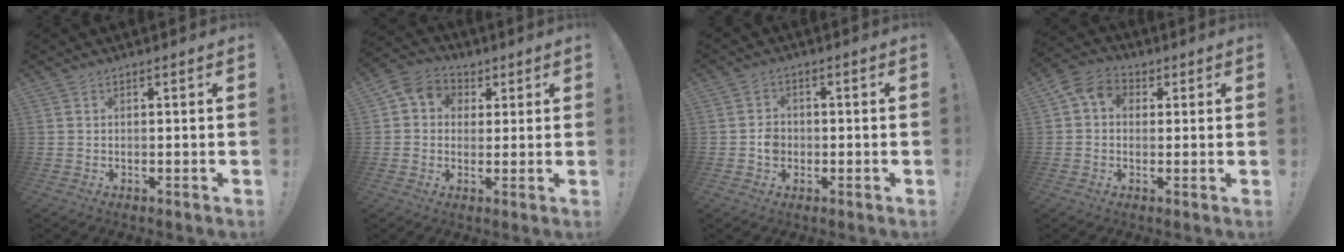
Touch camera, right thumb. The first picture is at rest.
{"total": 7.2, "force": [1.7, 6.5, 2.6], "torque": [-0.049, 0.002, 0.036]}
{"total": 4.2, "force": [-1.3, 3.5, 1.8], "torque": [-0.017, 0.007, -0.022]}
{"total": 7.1, "force": [1.9, 5.6, 3.9], "torque": [-0.071, 0.009, 0.041]}